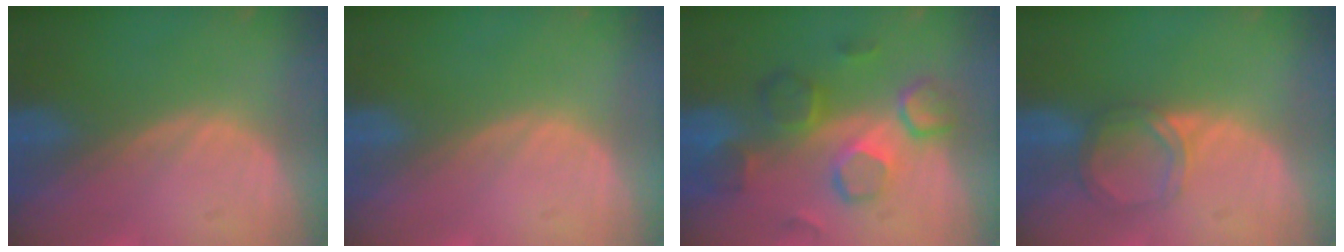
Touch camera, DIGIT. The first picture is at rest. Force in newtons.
{"total": 0.0}
{"total": 8.4, "press": 8.3, "slide": 1.3}
{"total": 3.7, "press": 3.7, "slide": 0.4}